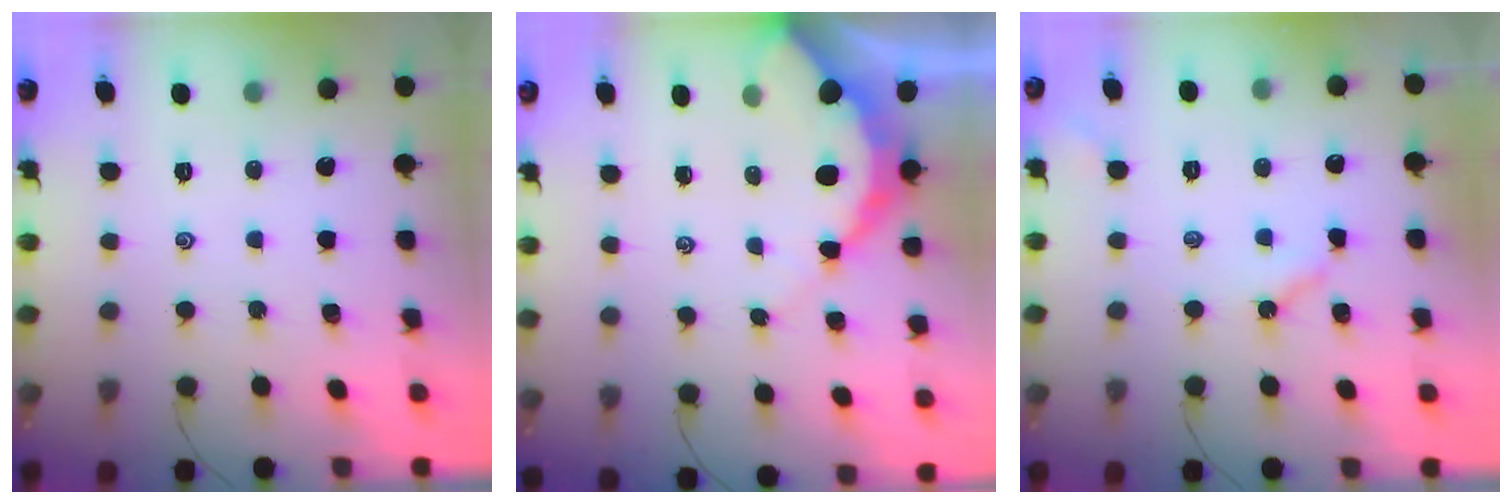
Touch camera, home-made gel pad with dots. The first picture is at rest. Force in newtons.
{"total": 6.6, "press": 6.5, "slide": 0.7}
{"total": 3.9, "press": 3.9, "slide": 0.1}